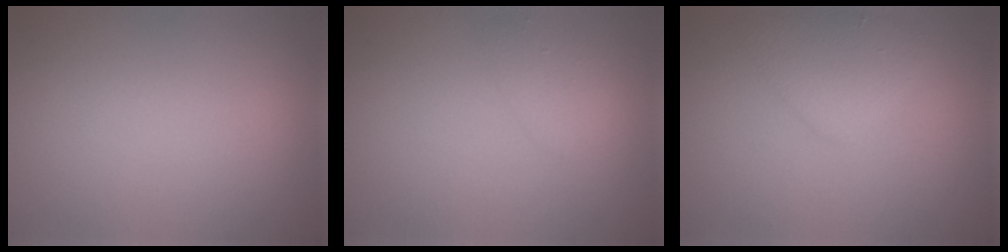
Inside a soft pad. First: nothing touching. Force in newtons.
{"total": 1.3, "press": 1.3, "slide": 0.0}
{"total": 2.6, "press": 2.6, "slide": 0.1}